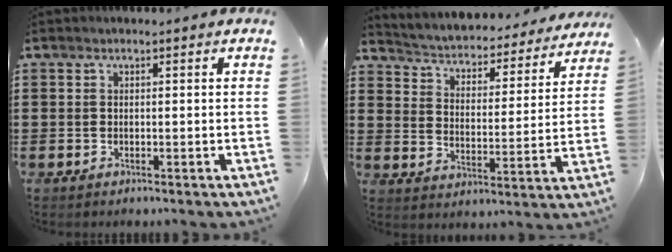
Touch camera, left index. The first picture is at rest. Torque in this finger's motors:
{"motor_torque": [1.06, -1.08, 0.42, 0.09]}